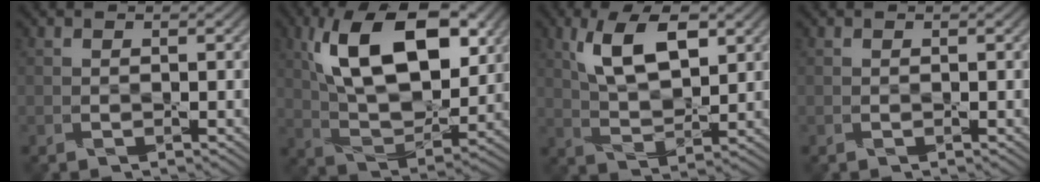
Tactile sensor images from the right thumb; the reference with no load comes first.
{"total": 15.1, "force": [5.5, 7.8, 11.7], "torque": [-0.219, 0.005, 0.099]}
{"total": 8.8, "force": [3.6, 3.9, 6.9], "torque": [-0.138, 0.003, 0.069]}
{"total": 0.0}